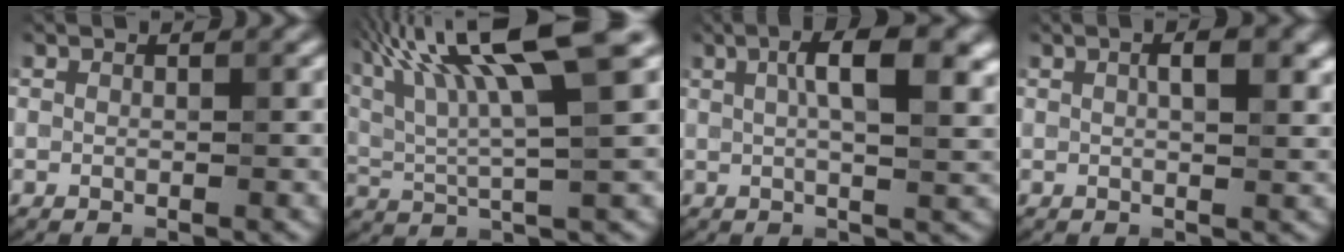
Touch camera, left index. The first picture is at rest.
{"total": 12.2, "force": [5.9, 2.5, 10.5], "torque": [-0.184, 0.021, 0.100]}
{"total": 7.3, "force": [2.2, 2.2, 6.6], "torque": [-0.090, 0.014, 0.030]}
{"total": 3.6, "force": [1.1, 1.1, 3.2], "torque": [-0.041, 0.009, 0.014]}